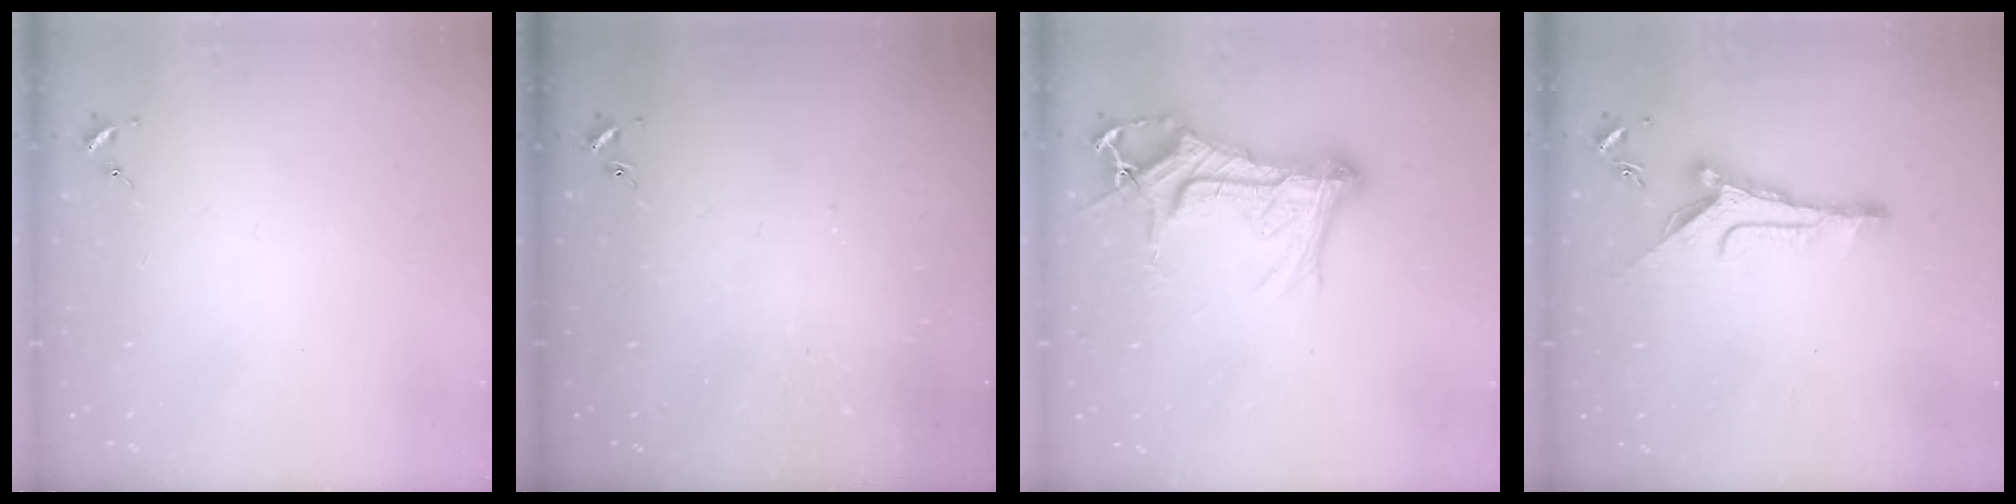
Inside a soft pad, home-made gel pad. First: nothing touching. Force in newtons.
{"total": 2.9, "press": 2.9, "slide": 0.2}
{"total": 19.0, "press": 18.9, "slide": 1.8}
{"total": 9.9, "press": 9.9, "slide": 0.4}